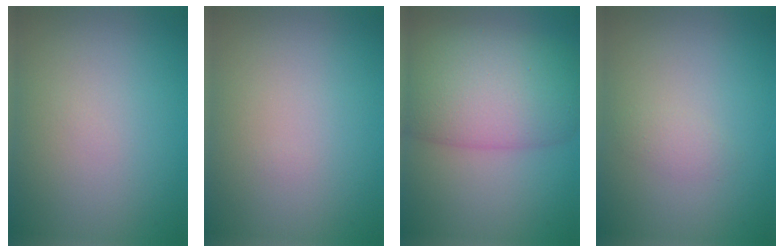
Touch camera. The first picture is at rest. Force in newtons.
{"total": 0.0}
{"total": 10.3, "press": 10.3, "slide": 0.2}
{"total": 0.9, "press": 0.9, "slide": 0.1}